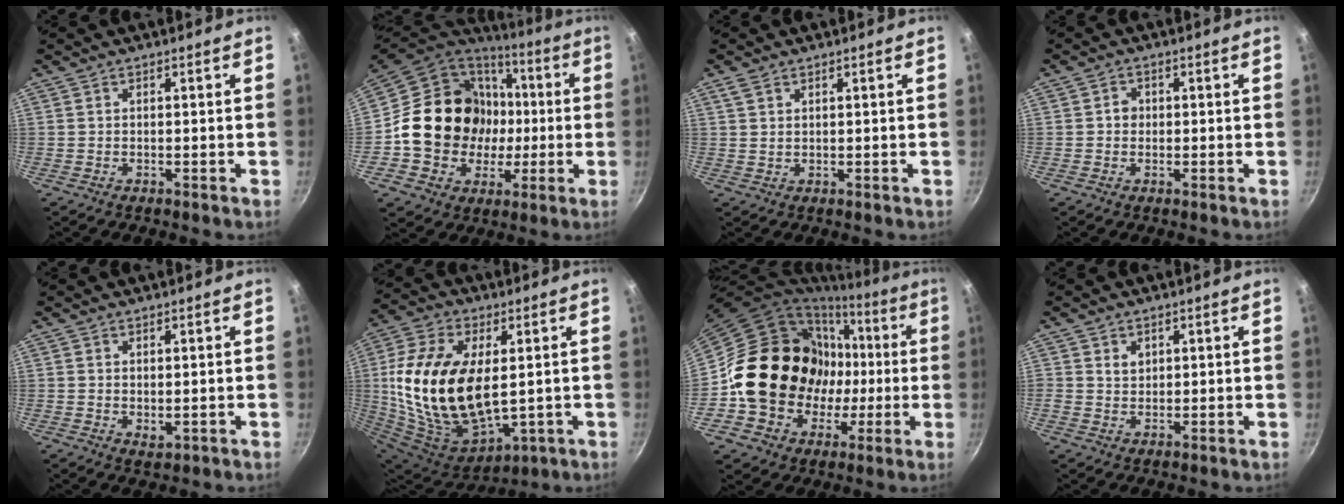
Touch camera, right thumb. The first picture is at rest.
{"total": 21.6, "force": [0.0, 19.0, 10.2], "torque": [-0.159, 0.034, 0.012]}
{"total": 2.2, "force": [1.4, 1.3, 1.2], "torque": [-0.022, 0.000, 0.030]}
{"total": 2.0, "force": [0.0, 1.9, 0.8], "torque": [-0.003, 0.005, -0.003]}
{"total": 1.9, "force": [0.5, 1.2, 1.4], "torque": [-0.020, -0.009, 0.008]}
{"total": 25.0, "force": [1.8, 14.4, 20.3], "torque": [-0.395, -0.013, 0.048]}
{"total": 19.9, "force": [0.1, 17.6, 9.4], "torque": [-0.128, 0.031, 0.018]}
{"total": 2.5, "force": [0.9, 2.1, 1.0], "torque": [-0.006, -0.003, 0.016]}